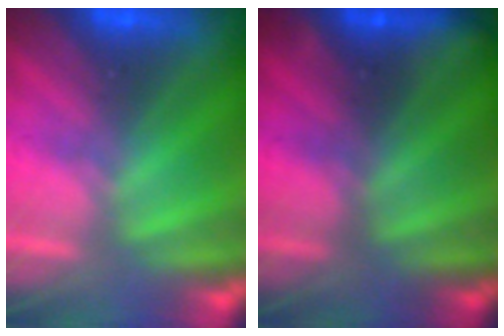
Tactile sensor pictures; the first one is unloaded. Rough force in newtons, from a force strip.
{"total": 2.4}